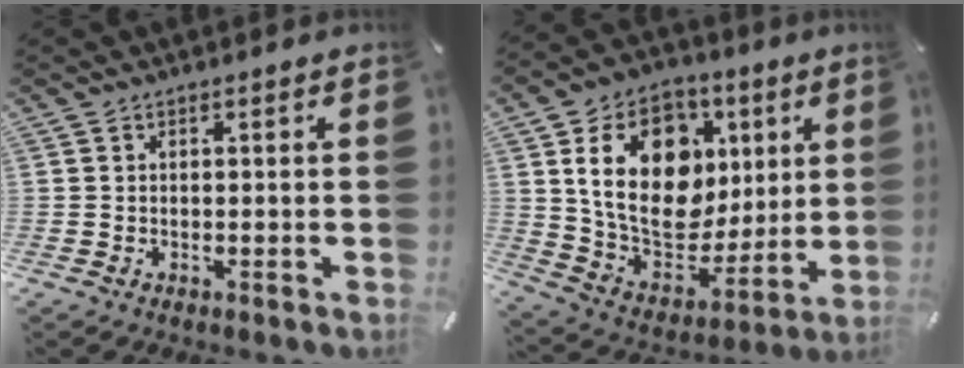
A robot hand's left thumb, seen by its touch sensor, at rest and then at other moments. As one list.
[{"total": 22.5, "force": [6.1, 16.4, 14.2], "torque": [-0.251, -0.025, 0.108]}]